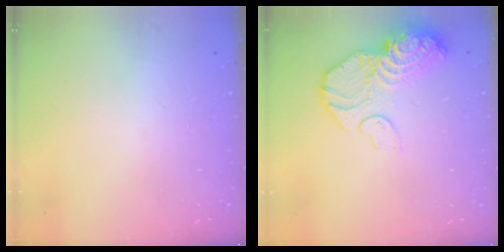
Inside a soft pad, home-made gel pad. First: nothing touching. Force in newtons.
{"total": 14.7, "press": 14.6, "slide": 1.5}